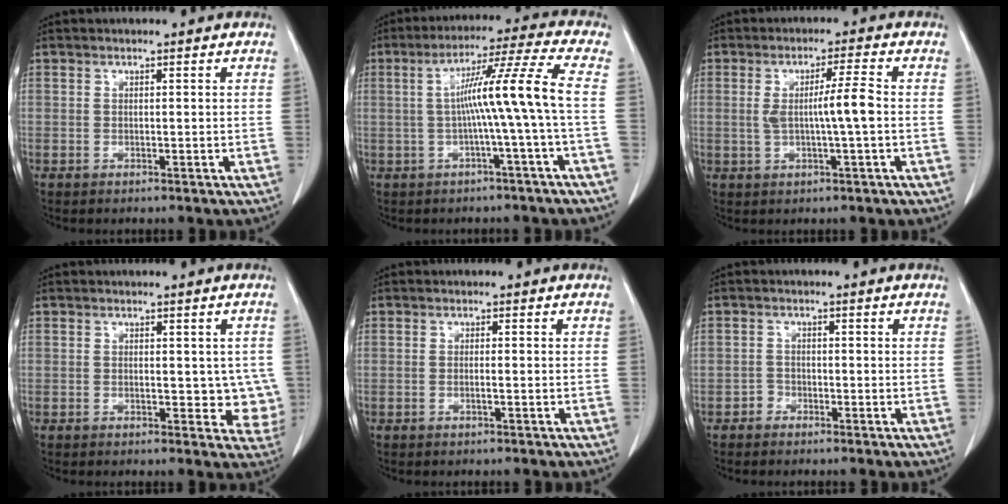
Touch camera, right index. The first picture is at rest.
{"total": 9.7, "force": [-0.6, -2.4, 9.4], "torque": [-0.156, 0.021, -0.003]}
{"total": 5.4, "force": [-0.1, -0.4, 5.4], "torque": [-0.097, 0.000, -0.001]}
{"total": 5.3, "force": [0.0, 2.9, 4.5], "torque": [-0.035, -0.003, -0.002]}
{"total": 0.9, "force": [-0.3, -0.1, 0.8], "torque": [-0.019, -0.001, -0.005]}
{"total": 1.6, "force": [-1.0, 1.3, -0.2], "torque": [0.007, 0.008, -0.025]}